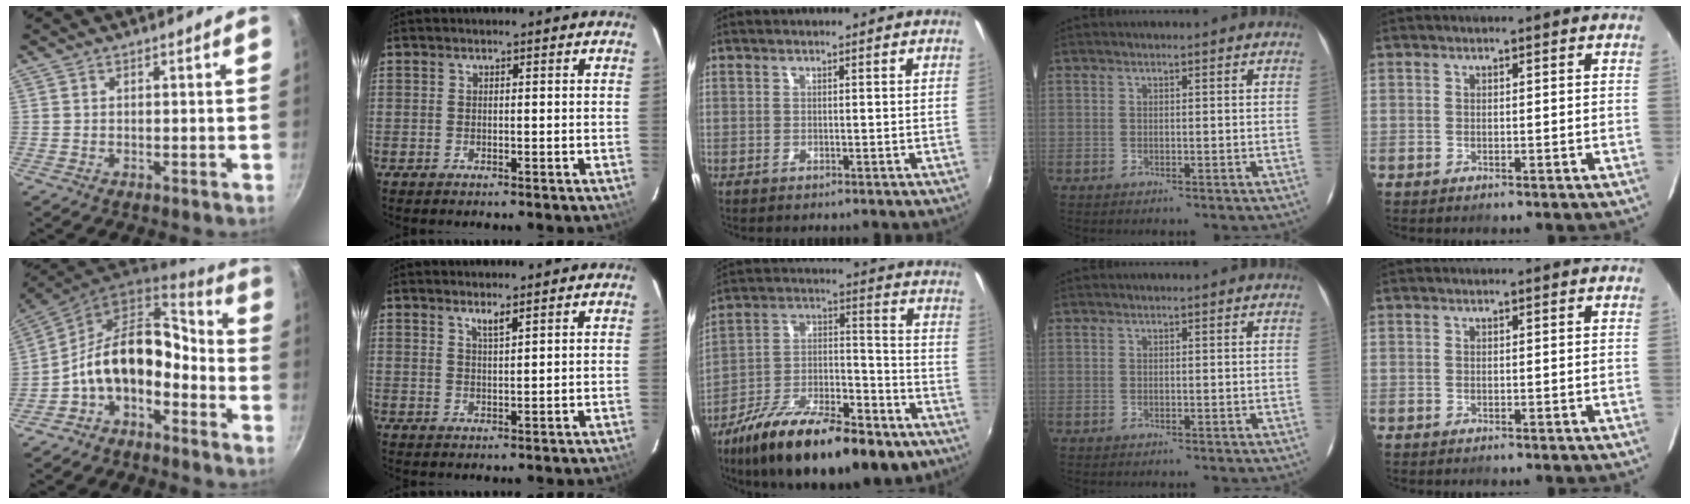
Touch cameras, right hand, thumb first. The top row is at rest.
{"thumb": {"total": 15.5, "force": [-4.9, 9.7, 11.0], "torque": [-0.171, 0.081, -0.106]}, "index": {"total": 2.0, "force": [1.6, 0.1, 1.3], "torque": [-0.023, -0.001, 0.027]}, "middle": {"total": 25.7, "force": [-16.2, 9.3, 17.6], "torque": [-0.295, -0.023, -0.253]}}